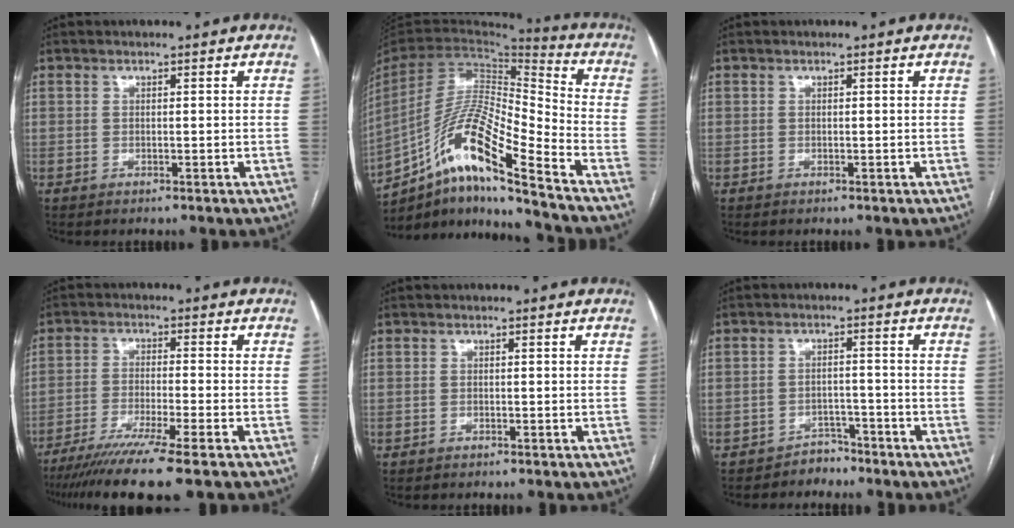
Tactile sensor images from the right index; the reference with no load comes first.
{"total": 17.7, "force": [-11.7, 0.7, 13.3], "torque": [-0.275, 0.001, -0.216]}
{"total": 0.0}
{"total": 12.6, "force": [-9.6, -1.3, 8.0], "torque": [-0.124, -0.034, -0.151]}
{"total": 0.0}
{"total": 2.9, "force": [-2.5, 1.4, -0.4], "torque": [0.010, 0.006, -0.037]}